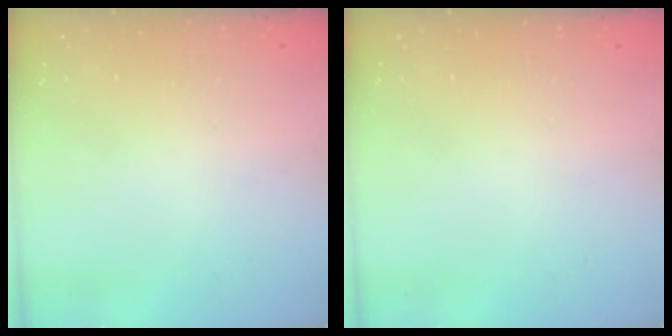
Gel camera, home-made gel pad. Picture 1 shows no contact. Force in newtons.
{"total": 0.0}